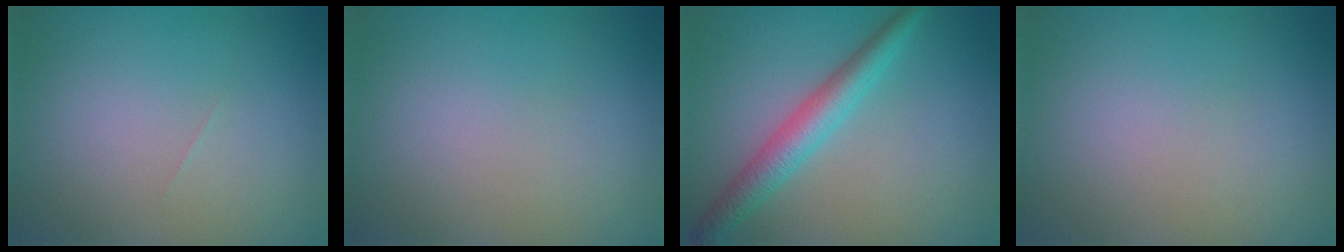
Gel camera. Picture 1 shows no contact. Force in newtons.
{"total": 0.0}
{"total": 3.6, "press": 3.6, "slide": 0.1}
{"total": 0.0}